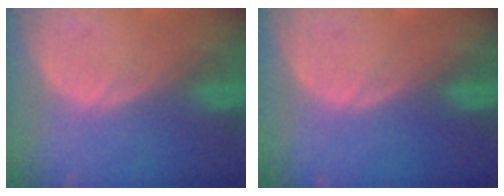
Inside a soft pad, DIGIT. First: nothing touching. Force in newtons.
{"total": 0.0}